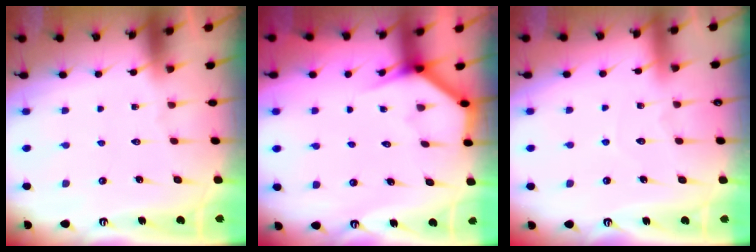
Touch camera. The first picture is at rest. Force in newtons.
{"total": 3.9, "press": 3.9, "slide": 0.2}
{"total": 3.4, "press": 3.4, "slide": 0.3}